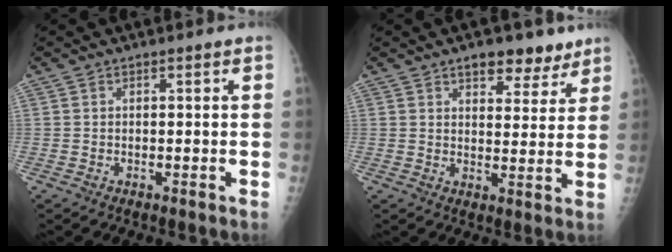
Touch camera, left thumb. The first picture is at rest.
{"total": 7.9, "force": [5.5, 4.0, 4.0], "torque": [-0.020, -0.027, 0.078]}